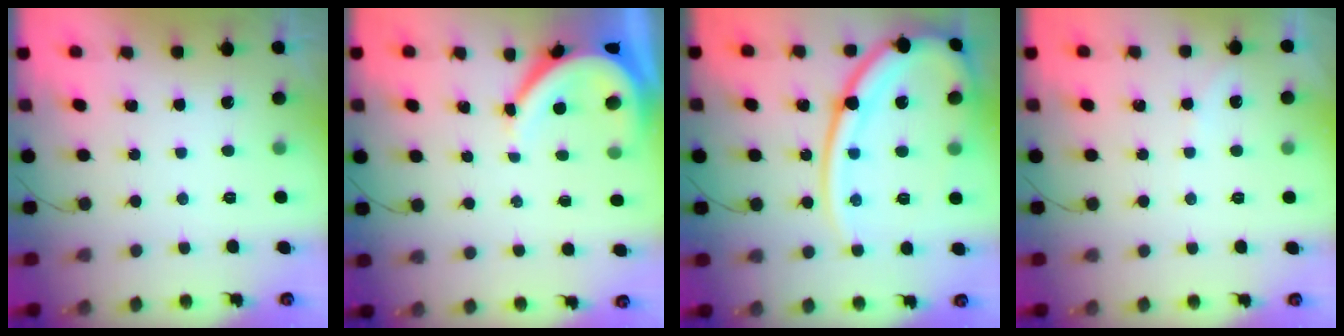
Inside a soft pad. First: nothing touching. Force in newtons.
{"total": 8.5, "press": 8.5, "slide": 0.9}
{"total": 20.1, "press": 20.0, "slide": 2.1}
{"total": 2.4, "press": 2.4, "slide": 0.4}